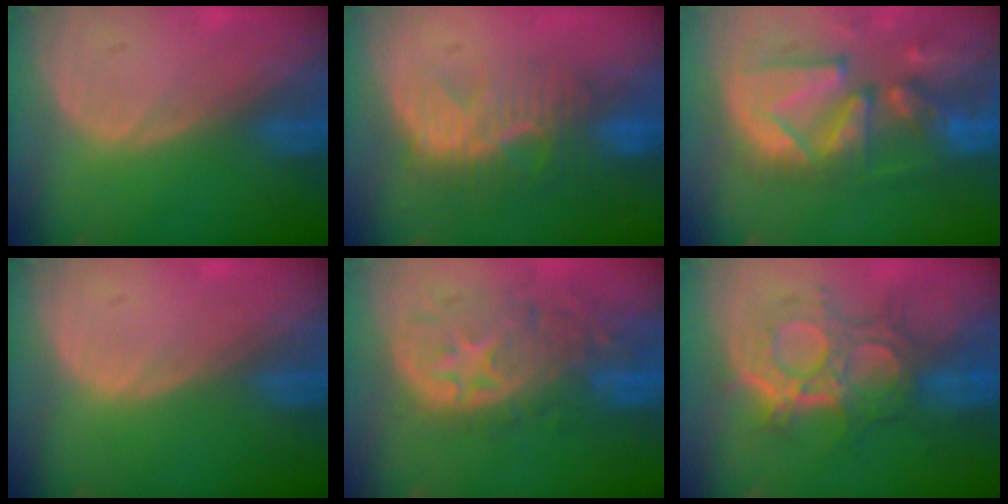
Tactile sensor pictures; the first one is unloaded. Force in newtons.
{"total": 9.1, "press": 8.4, "slide": 3.5}
{"total": 13.2, "press": 11.3, "slide": 6.9}
{"total": 0.0}
{"total": 11.0, "press": 9.8, "slide": 5.1}
{"total": 9.9, "press": 9.6, "slide": 2.6}